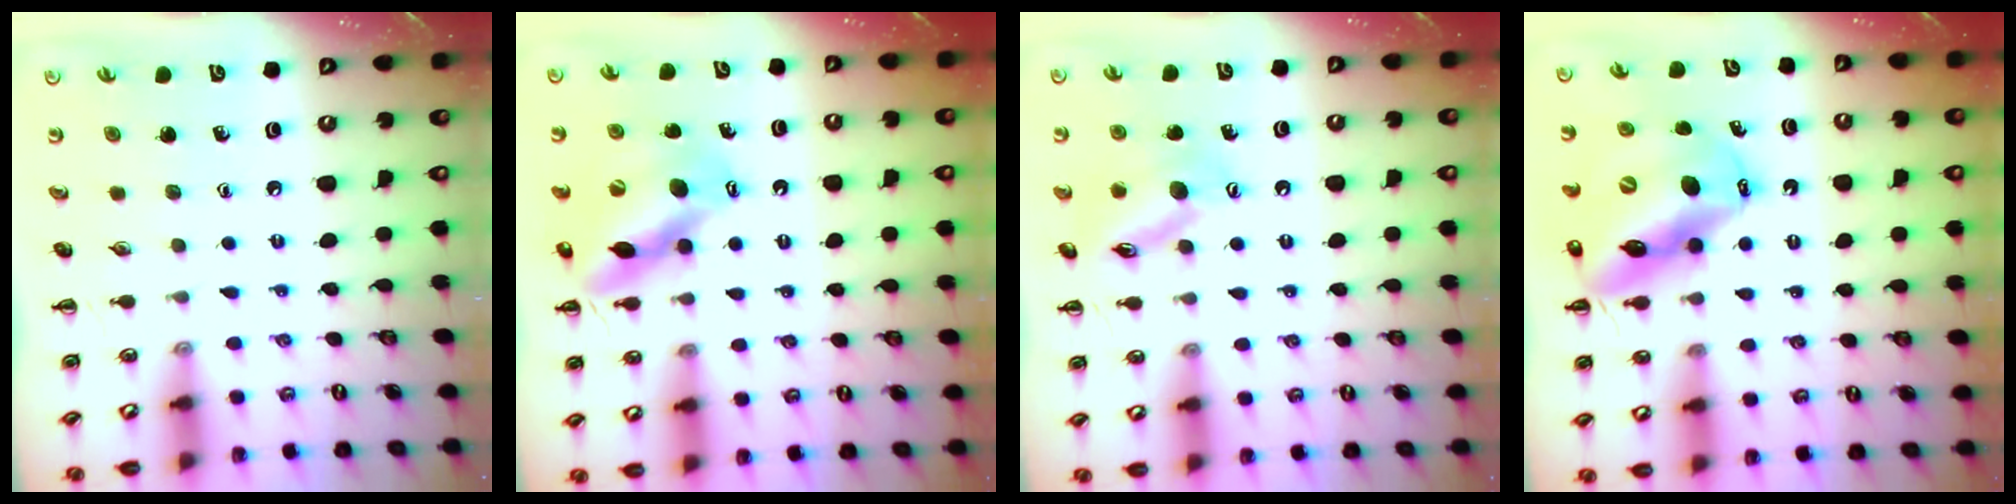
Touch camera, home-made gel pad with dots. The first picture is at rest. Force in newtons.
{"total": 12.8, "press": 12.2, "slide": 3.8}
{"total": 12.5, "press": 12.3, "slide": 2.0}
{"total": 16.1, "press": 15.4, "slide": 4.6}